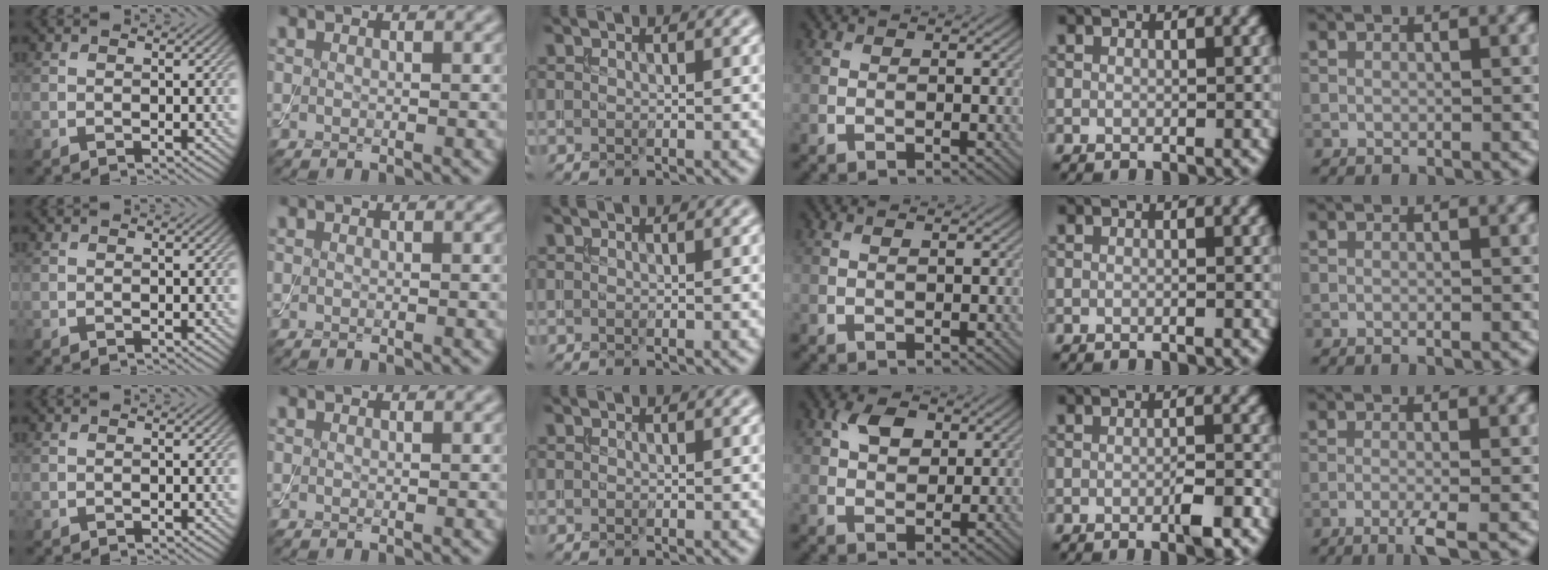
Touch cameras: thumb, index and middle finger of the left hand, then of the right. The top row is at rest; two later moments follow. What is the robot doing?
{"motion": "assemble", "object": "toy tower of hanoi"}